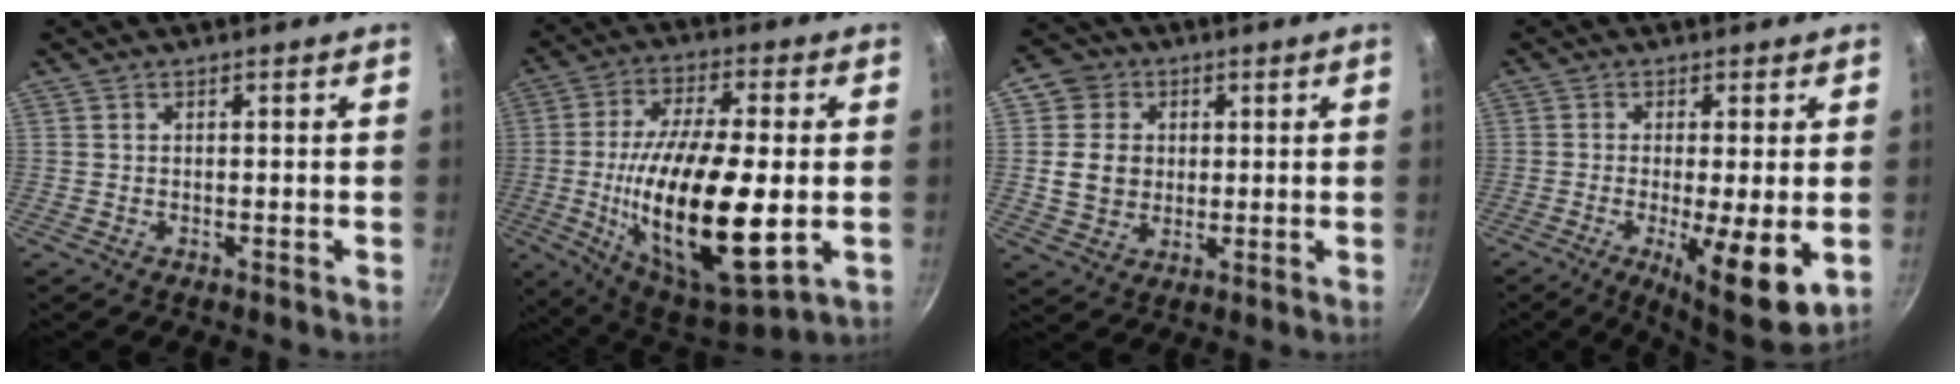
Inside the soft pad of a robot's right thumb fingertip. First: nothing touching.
{"total": 25.0, "force": [-2.8, 9.0, 23.1], "torque": [-0.418, -0.002, -0.045]}
{"total": 8.8, "force": [1.5, 8.0, 3.5], "torque": [-0.026, 0.002, 0.022]}
{"total": 11.3, "force": [-2.1, 2.4, 10.9], "torque": [-0.167, -0.014, -0.025]}